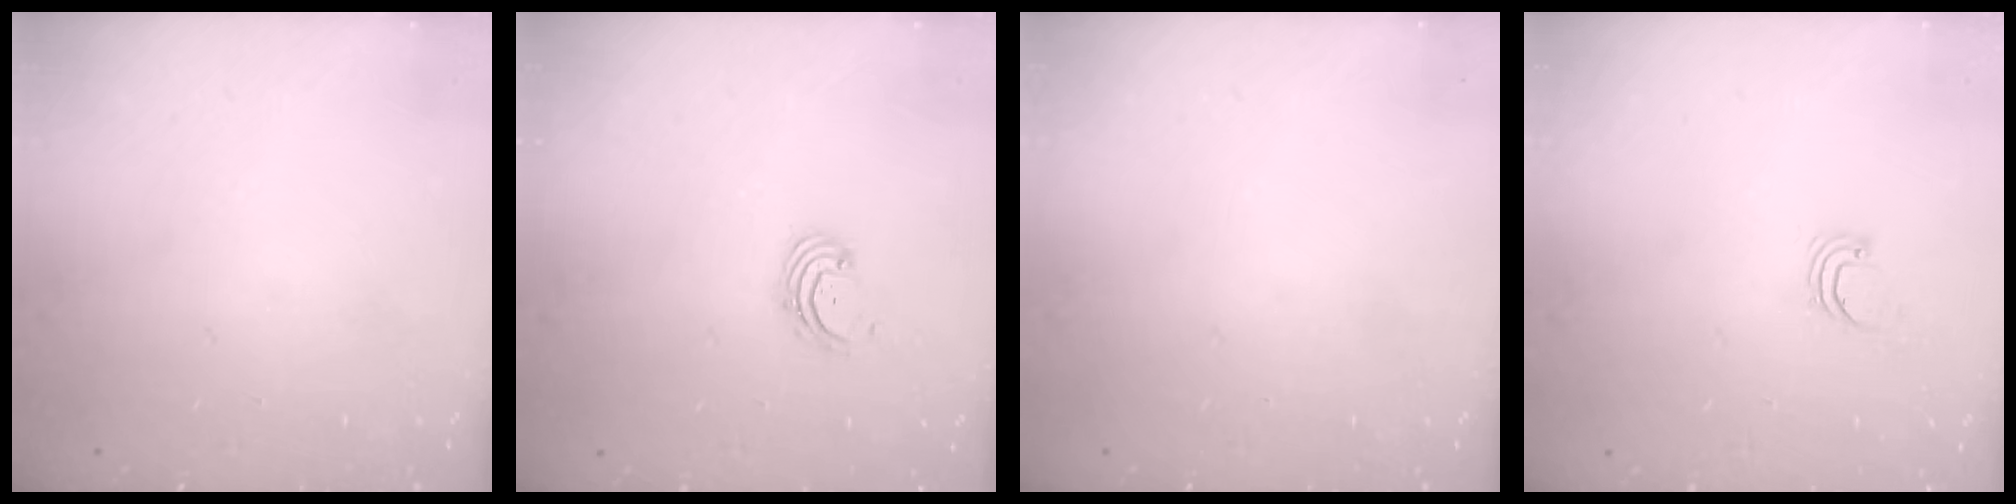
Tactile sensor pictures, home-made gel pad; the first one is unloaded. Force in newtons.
{"total": 2.0, "press": 1.9, "slide": 0.6}
{"total": 0.0}
{"total": 0.9, "press": 0.9, "slide": 0.1}